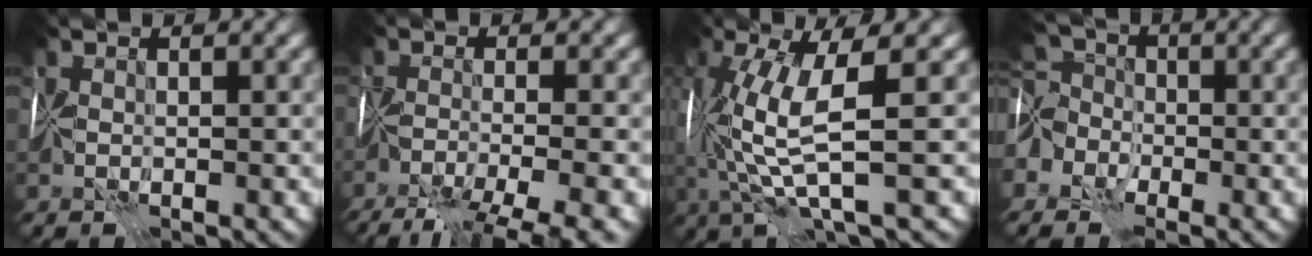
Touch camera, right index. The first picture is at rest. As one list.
[{"total": 8.4, "force": [-6.2, 1.7, 5.5], "torque": [-0.093, -0.022, -0.087]}, {"total": 7.1, "force": [0.9, 1.5, 6.9], "torque": [-0.156, 0.004, 0.021]}, {"total": 5.0, "force": [-2.4, 3.8, 2.0], "torque": [-0.032, 0.004, -0.057]}]